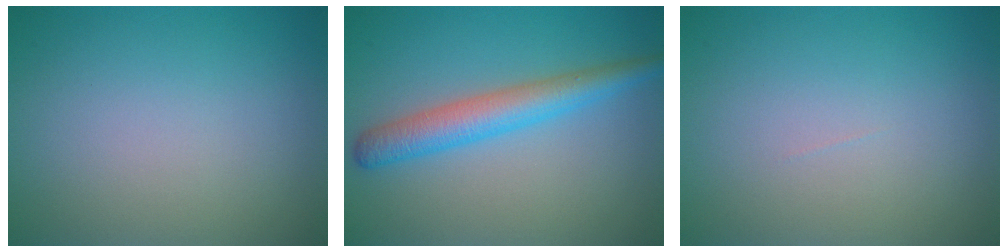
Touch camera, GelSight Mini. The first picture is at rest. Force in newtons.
{"total": 4.2, "press": 4.2, "slide": 0.1}
{"total": 0.0}